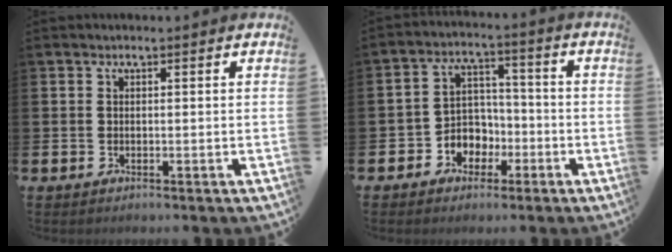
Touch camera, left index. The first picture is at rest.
{"total": 4.8, "force": [-1.8, 4.4, 0.8], "torque": [-0.035, 0.007, -0.038]}